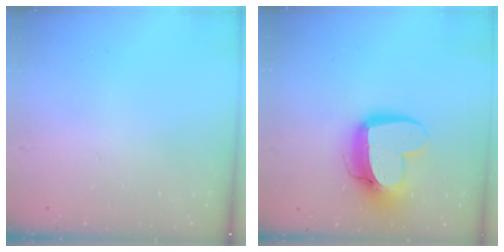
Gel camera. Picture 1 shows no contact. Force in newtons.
{"total": 15.5, "press": 15.5, "slide": 1.2}